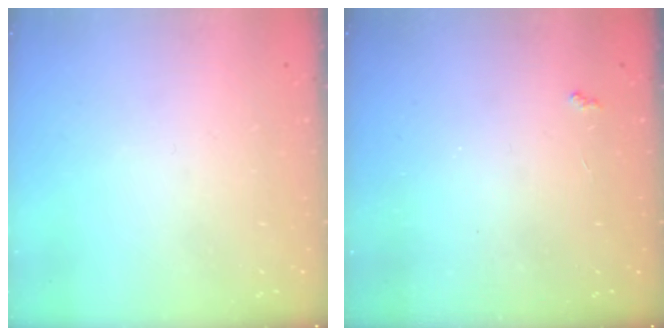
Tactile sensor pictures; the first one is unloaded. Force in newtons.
{"total": 2.9, "press": 2.8, "slide": 0.5}